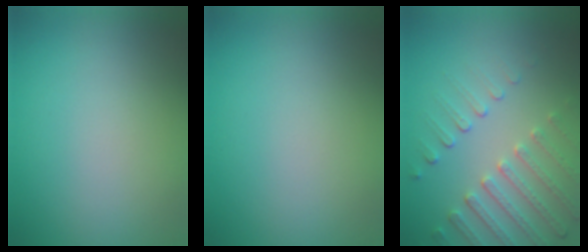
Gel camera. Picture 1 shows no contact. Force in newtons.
{"total": 0.0}
{"total": 4.7, "press": 3.6, "slide": 3.0}